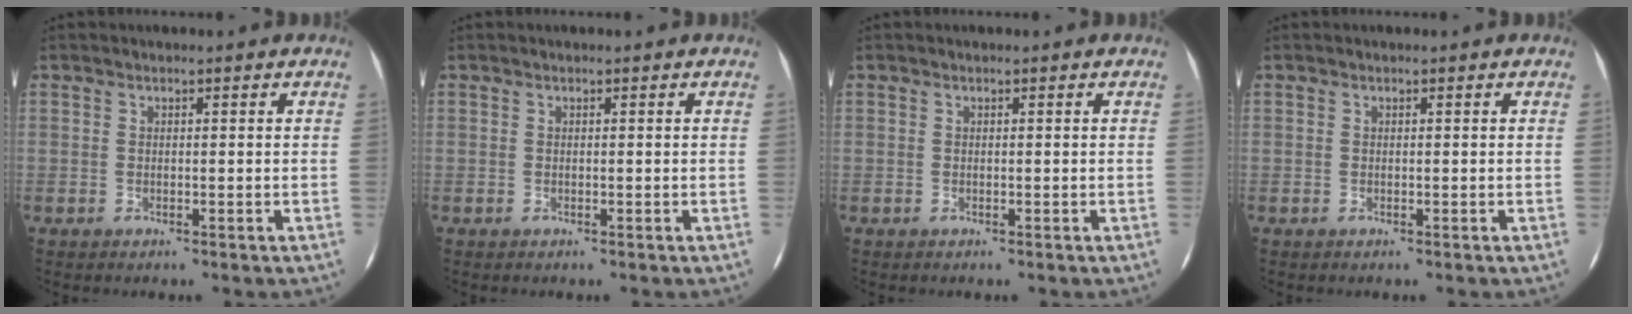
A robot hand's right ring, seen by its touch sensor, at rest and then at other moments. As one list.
[{"total": 0.0}, {"total": 0.0}, {"total": 0.0}]